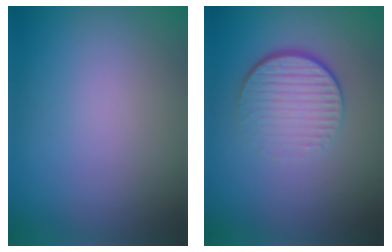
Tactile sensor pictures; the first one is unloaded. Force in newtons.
{"total": 4.3, "press": 2.7, "slide": 3.4}